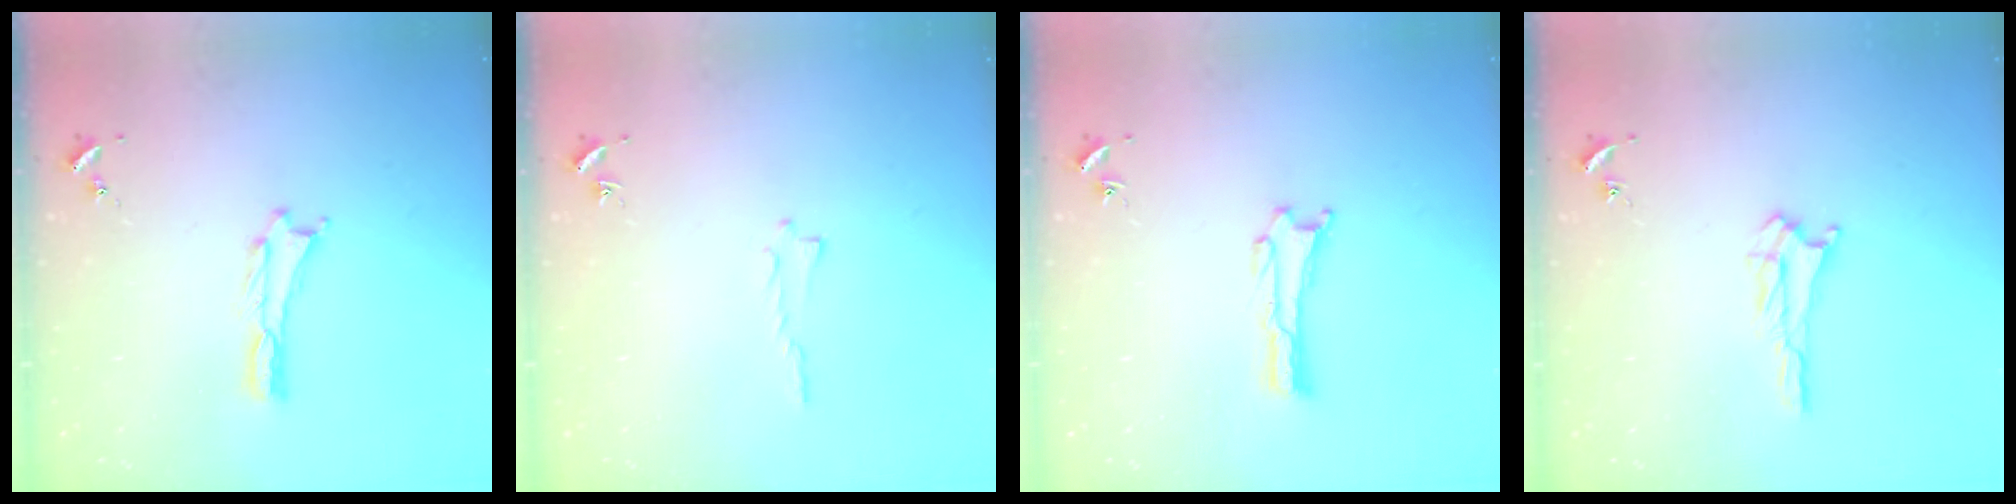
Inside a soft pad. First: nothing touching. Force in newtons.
{"total": 0.0}
{"total": 0.0}
{"total": 1.7, "press": 1.7, "slide": 0.2}